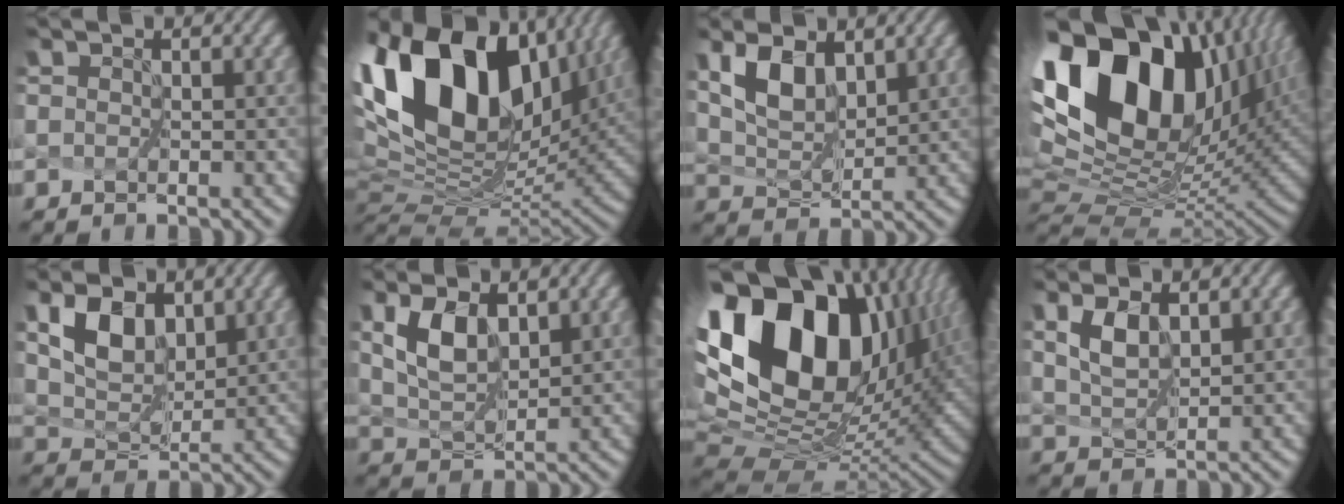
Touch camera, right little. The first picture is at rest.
{"total": 17.4, "force": [7.1, 9.6, 12.7], "torque": [-0.263, 0.027, 0.137]}
{"total": 2.9, "force": [2.0, 1.1, 1.8], "torque": [-0.043, -0.011, 0.045]}
{"total": 17.3, "force": [6.9, 9.7, 12.5], "torque": [-0.240, 0.045, 0.126]}
{"total": 3.3, "force": [2.0, 1.7, 1.9], "torque": [-0.046, -0.012, 0.041]}
{"total": 2.6, "force": [1.4, 0.9, 2.0], "torque": [-0.047, -0.008, 0.040]}
{"total": 17.7, "force": [5.7, 10.5, 13.0], "torque": [-0.252, 0.028, 0.104]}
{"total": 1.5, "force": [1.1, 0.2, 1.0], "torque": [-0.027, -0.006, 0.036]}